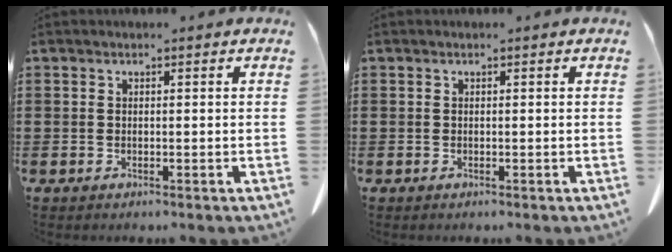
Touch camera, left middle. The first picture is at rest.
{"total": 0.0}